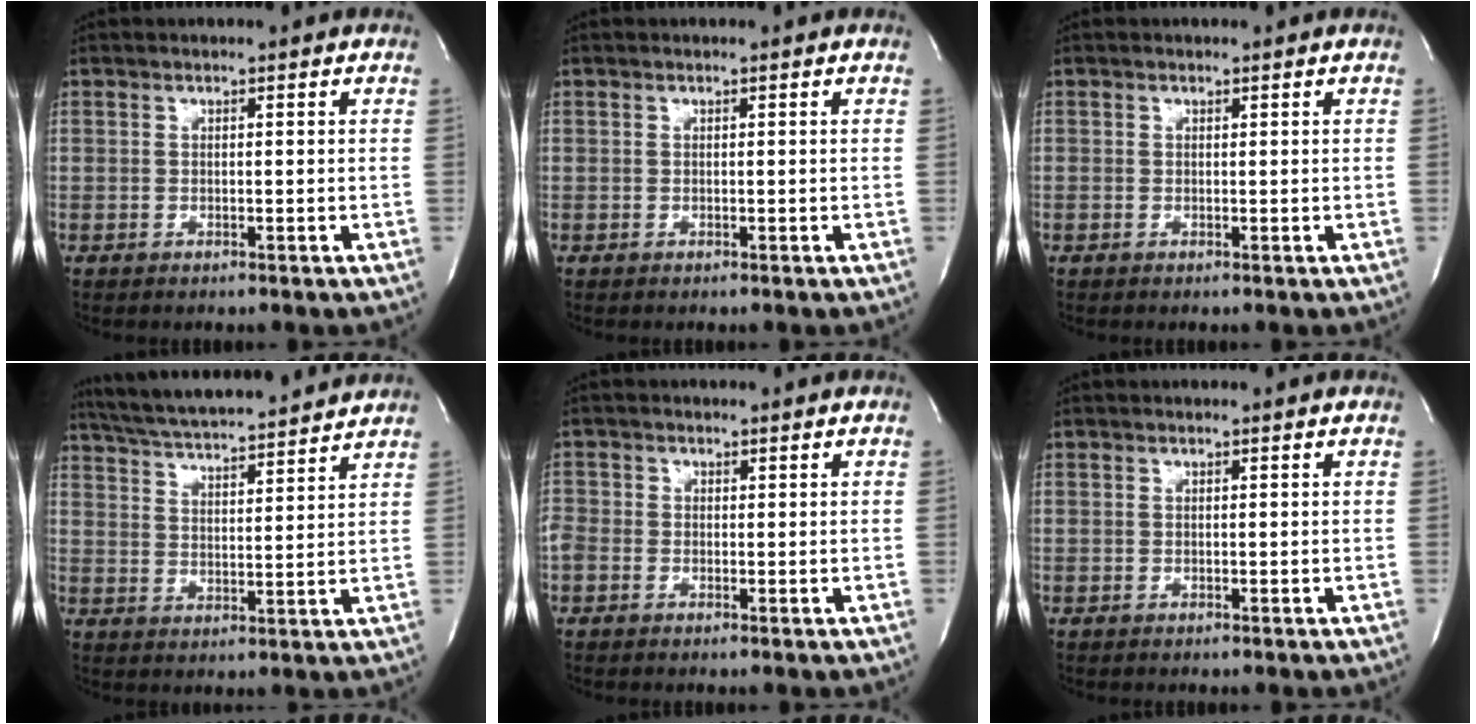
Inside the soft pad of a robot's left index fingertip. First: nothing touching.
{"total": 0.0}
{"total": 0.0}
{"total": 16.4, "force": [15.1, 1.3, 6.3], "torque": [-0.116, 0.022, 0.230]}
{"total": 2.9, "force": [-0.5, 2.5, 1.4], "torque": [-0.043, 0.009, -0.012]}
{"total": 0.0}